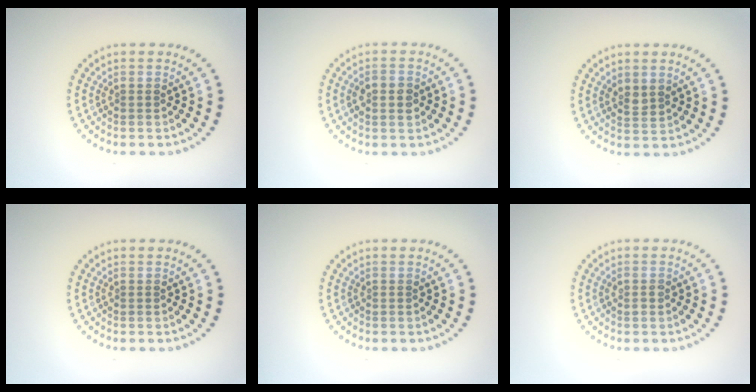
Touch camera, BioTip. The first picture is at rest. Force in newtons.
{"total": 2.7, "press": 2.7, "slide": 0.0}
{"total": 1.4, "press": 1.2, "slide": 0.7}
{"total": 0.0}
{"total": 0.0}
{"total": 0.7, "press": 0.7, "slide": 0.3}